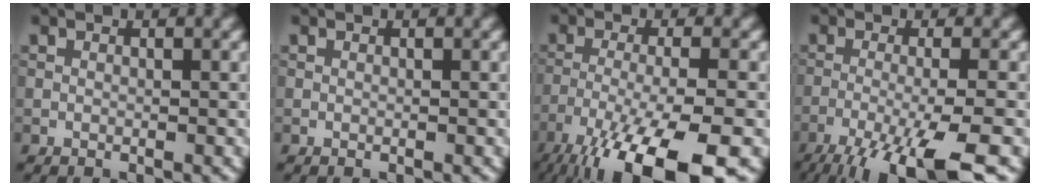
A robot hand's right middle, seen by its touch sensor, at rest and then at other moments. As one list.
[{"total": 0.0}, {"total": 12.5, "force": [-8.4, 2.8, 8.9], "torque": [-0.164, -0.020, -0.142]}, {"total": 9.6, "force": [-6.1, 1.8, 7.2], "torque": [-0.113, -0.008, -0.108]}]